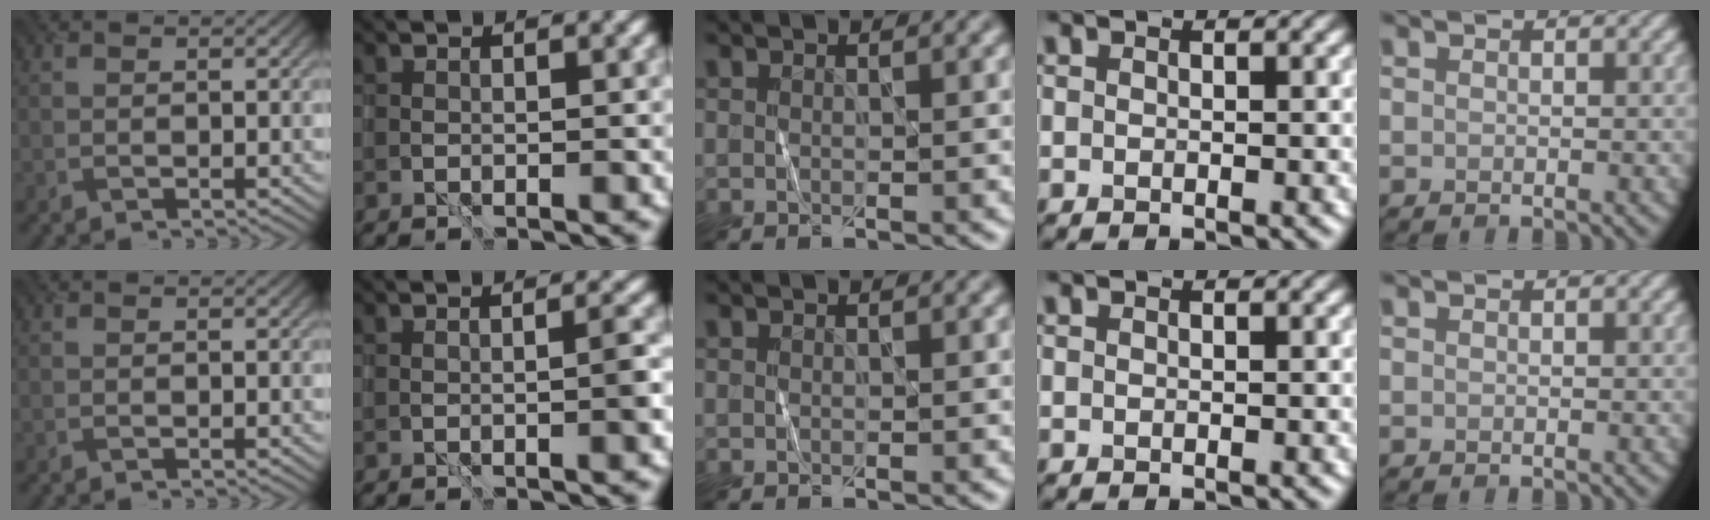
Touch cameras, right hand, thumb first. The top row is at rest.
{"index": {"total": 1.4, "force": [-0.1, -0.1, 1.4], "torque": [-0.021, 0.004, -0.004]}}